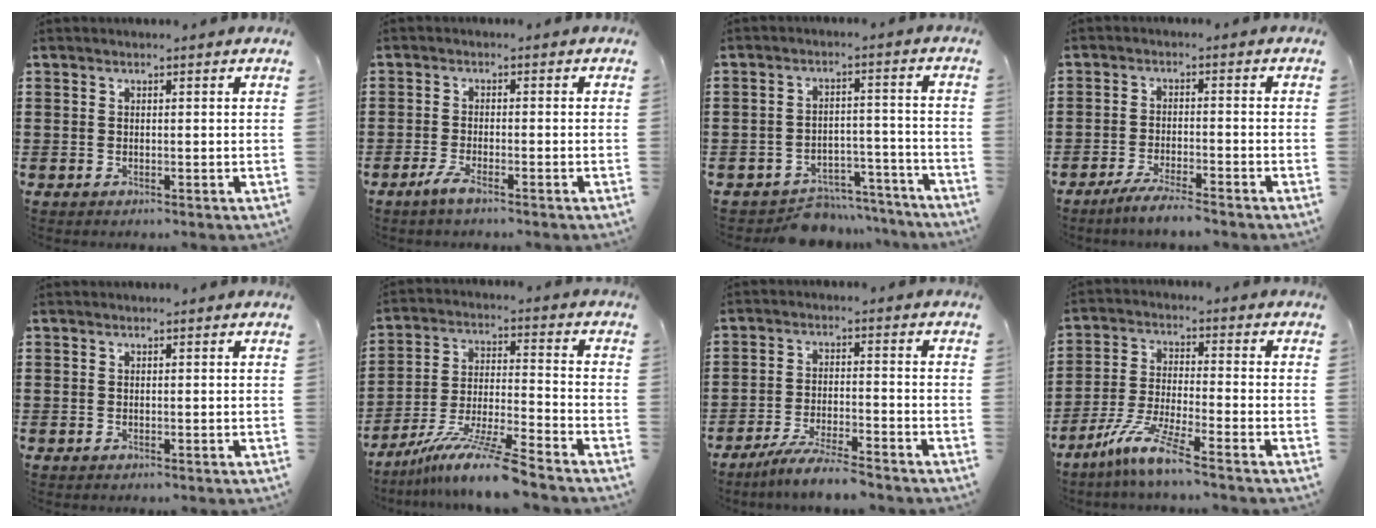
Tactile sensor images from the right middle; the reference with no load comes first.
{"total": 2.6, "force": [-1.8, 0.1, 1.9], "torque": [-0.046, -0.005, -0.036]}
{"total": 6.1, "force": [-5.9, 1.5, 0.7], "torque": [-0.005, 0.021, -0.115]}
{"total": 3.8, "force": [-3.4, -0.2, 1.7], "torque": [-0.036, -0.006, -0.065]}
{"total": 0.0}
{"total": 10.5, "force": [-8.8, -0.3, 5.7], "torque": [-0.112, 0.003, -0.174]}
{"total": 5.5, "force": [-5.0, -0.1, 2.2], "torque": [-0.050, -0.012, -0.095]}
{"total": 7.9, "force": [-6.1, -0.1, 5.0], "torque": [-0.112, -0.017, -0.121]}